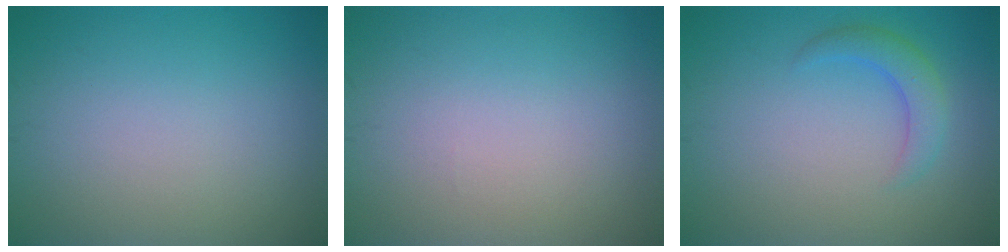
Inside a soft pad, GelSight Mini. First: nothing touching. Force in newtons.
{"total": 0.0}
{"total": 2.5, "press": 2.5, "slide": 0.2}